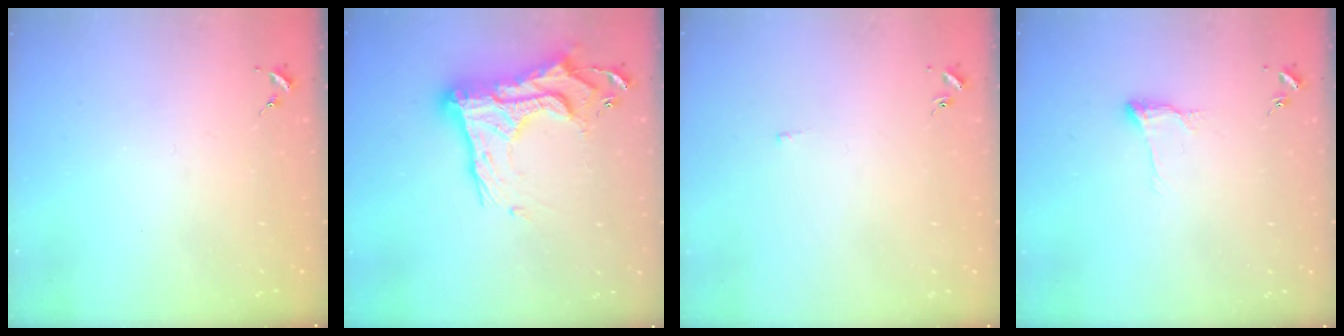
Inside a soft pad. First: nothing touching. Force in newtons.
{"total": 24.9, "press": 24.8, "slide": 1.8}
{"total": 2.0, "press": 1.9, "slide": 0.4}
{"total": 7.7, "press": 7.6, "slide": 0.9}